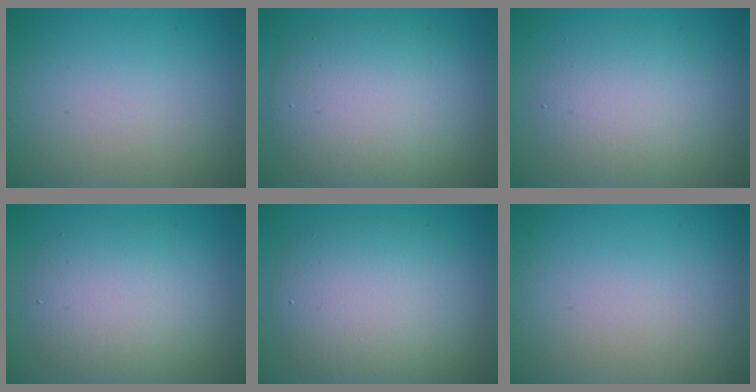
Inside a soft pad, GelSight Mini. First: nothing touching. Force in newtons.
{"total": 7.1, "press": 7.1, "slide": 0.6}
{"total": 4.1, "press": 4.1, "slide": 0.3}
{"total": 5.5, "press": 5.5, "slide": 0.3}
{"total": 6.4, "press": 6.4, "slide": 0.2}
{"total": 0.0}